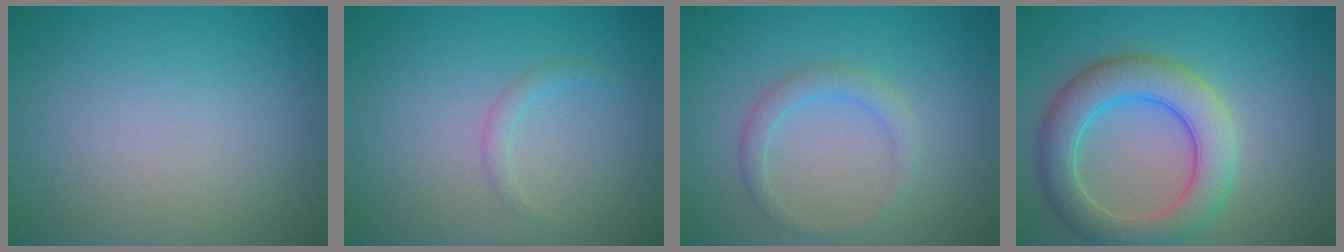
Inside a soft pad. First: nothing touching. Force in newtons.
{"total": 1.0, "press": 1.0, "slide": 0.0}
{"total": 1.9, "press": 1.9, "slide": 0.1}
{"total": 6.3, "press": 6.3, "slide": 0.3}